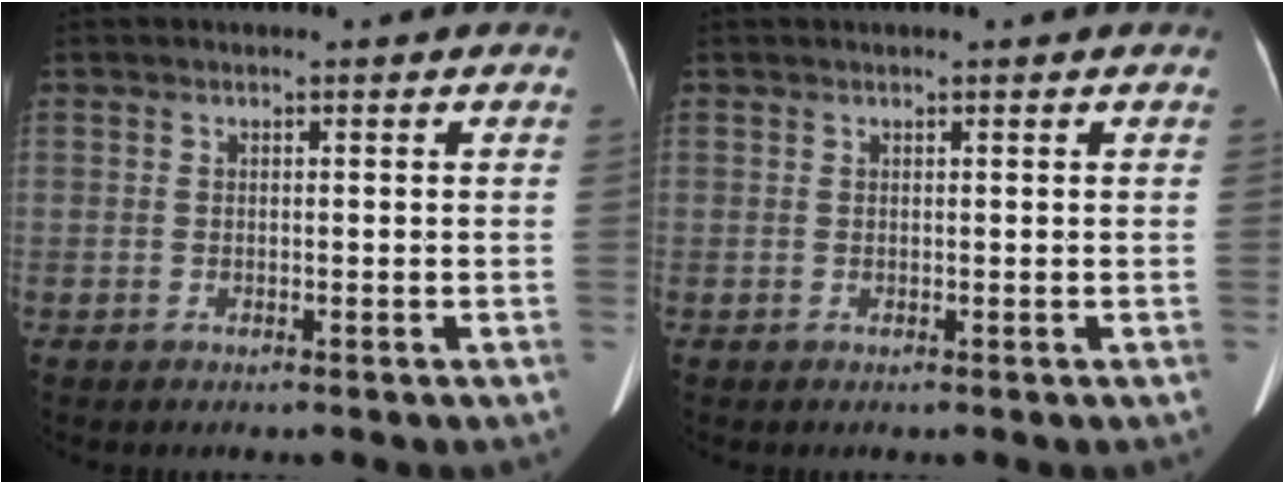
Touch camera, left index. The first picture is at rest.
{"total": 1.7, "force": [1.5, 0.1, 0.8], "torque": [-0.007, 0.028, 0.021]}